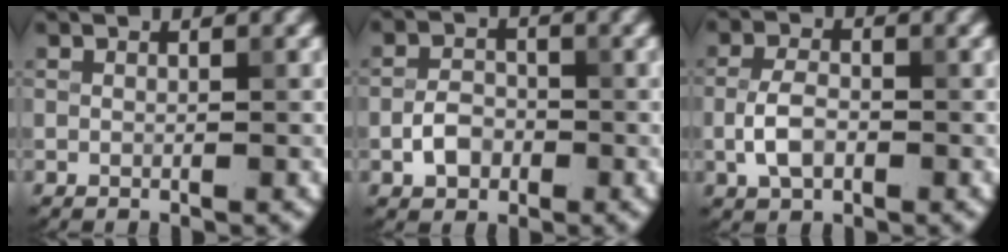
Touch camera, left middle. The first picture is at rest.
{"total": 2.6, "force": [-1.0, 1.9, 1.4], "torque": [-0.024, 0.004, -0.025]}
{"total": 3.2, "force": [-0.9, 1.9, 2.4], "torque": [-0.049, 0.002, -0.021]}